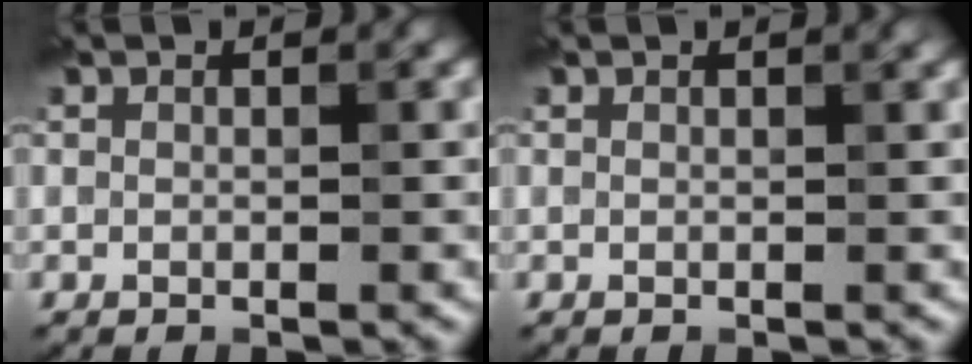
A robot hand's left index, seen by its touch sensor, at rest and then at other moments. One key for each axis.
{"total": 0.9, "fx": 0.6, "fy": 0.3, "fz": 0.6, "tx": -0.001, "ty": 0.004, "tz": 0.006}